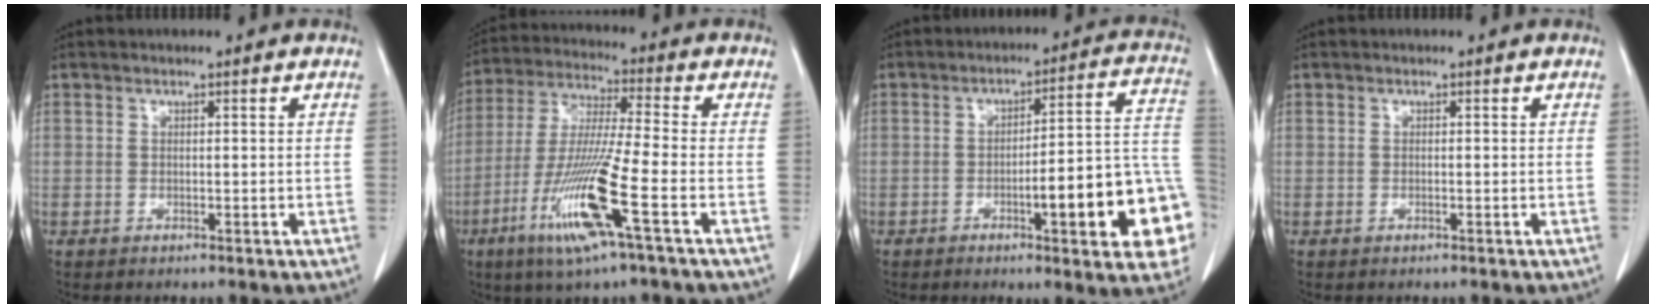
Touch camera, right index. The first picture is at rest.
{"total": 14.1, "force": [-5.8, -0.5, 12.8], "torque": [-0.267, -0.024, -0.116]}
{"total": 16.2, "force": [-5.1, 2.2, 15.2], "torque": [-0.126, 0.031, -0.058]}
{"total": 0.0}